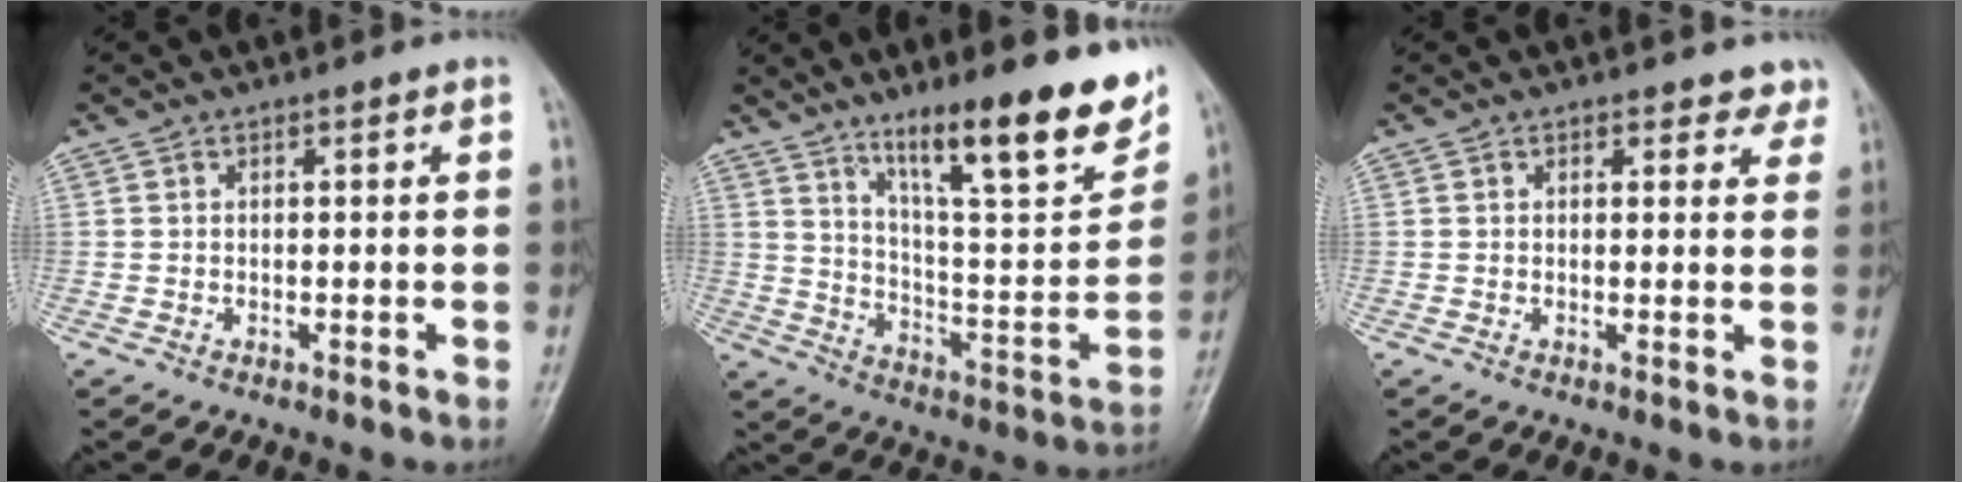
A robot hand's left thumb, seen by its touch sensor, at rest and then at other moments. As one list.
[{"total": 21.6, "force": [13.7, 4.4, 16.1], "torque": [-0.204, -0.066, 0.223]}, {"total": 3.2, "force": [2.7, 1.6, 0.5], "torque": [0.027, -0.014, 0.018]}]